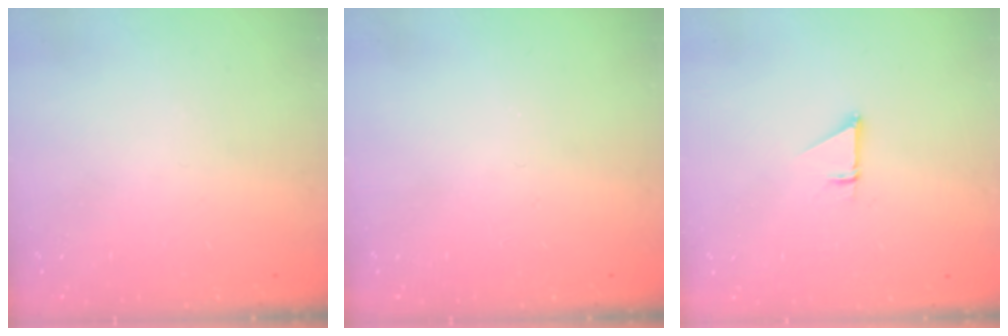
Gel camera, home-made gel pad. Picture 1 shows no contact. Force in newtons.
{"total": 0.0}
{"total": 0.9, "press": 0.9, "slide": 0.1}